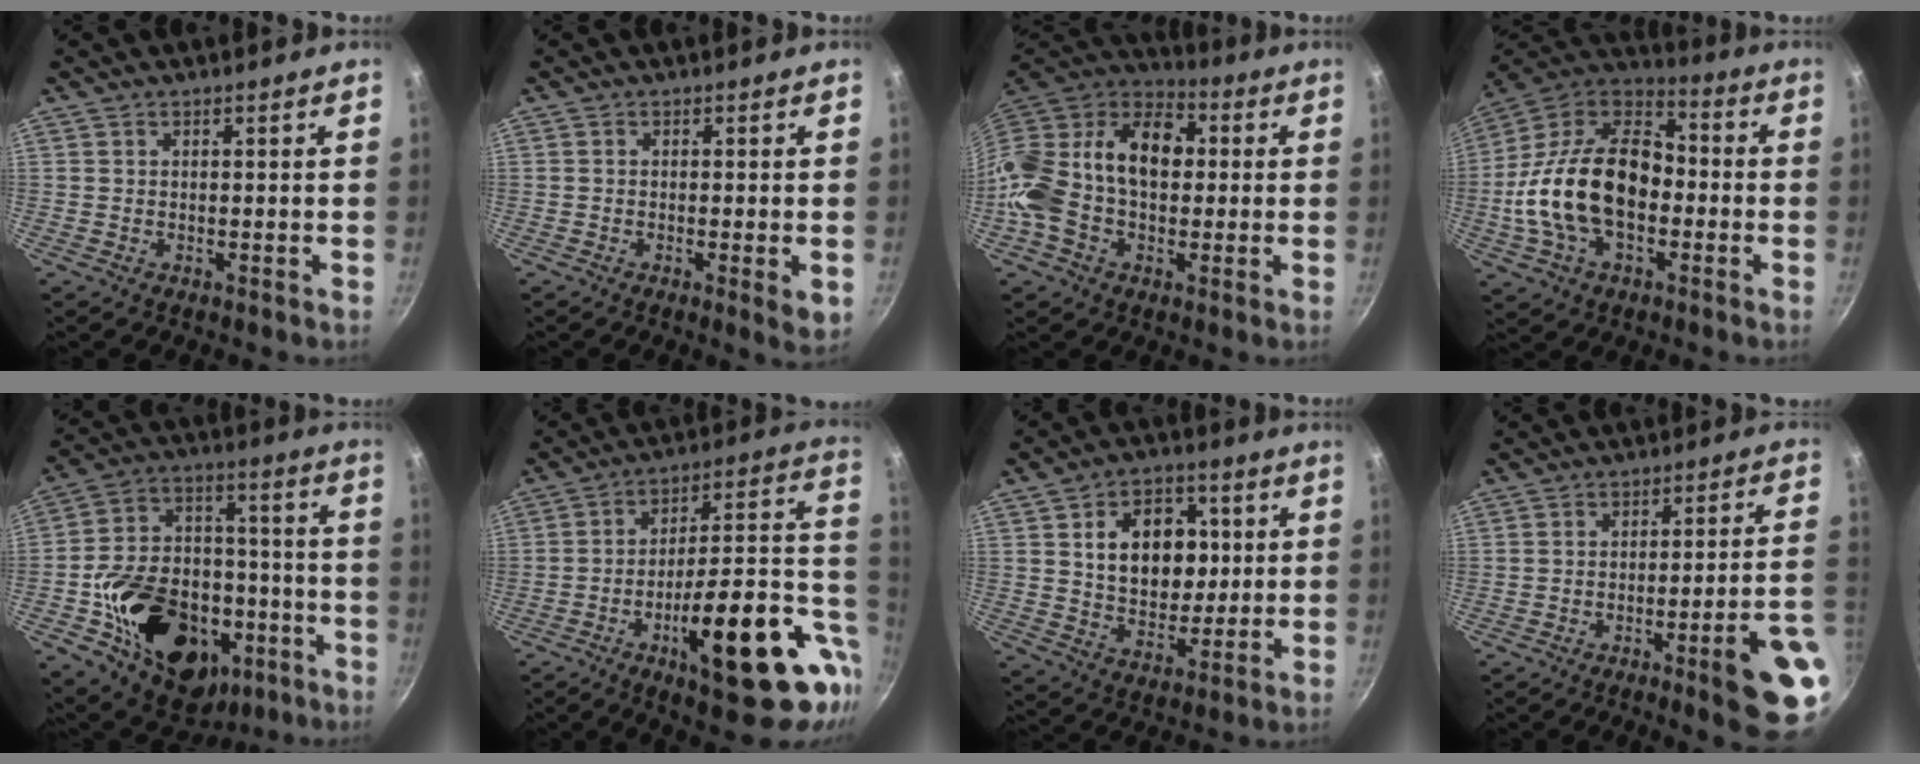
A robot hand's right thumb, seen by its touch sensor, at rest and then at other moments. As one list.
[{"total": 3.5, "force": [-0.8, 0.6, 3.4], "torque": [-0.052, -0.011, -0.012]}, {"total": 23.0, "force": [0.6, 15.8, 16.7], "torque": [-0.296, 0.049, -0.012]}, {"total": 23.5, "force": [-3.3, 14.8, 18.0], "torque": [-0.311, 0.046, -0.073]}, {"total": 29.7, "force": [-10.3, 20.6, 18.7], "torque": [-0.271, 0.062, -0.141]}, {"total": 25.7, "force": [-5.8, 9.1, 23.3], "torque": [-0.289, 0.022, -0.078]}, {"total": 14.6, "force": [2.8, 10.7, 9.5], "torque": [-0.097, -0.002, 0.047]}, {"total": 14.2, "force": [-6.4, 1.6, 12.6], "torque": [-0.143, 0.042, -0.083]}]